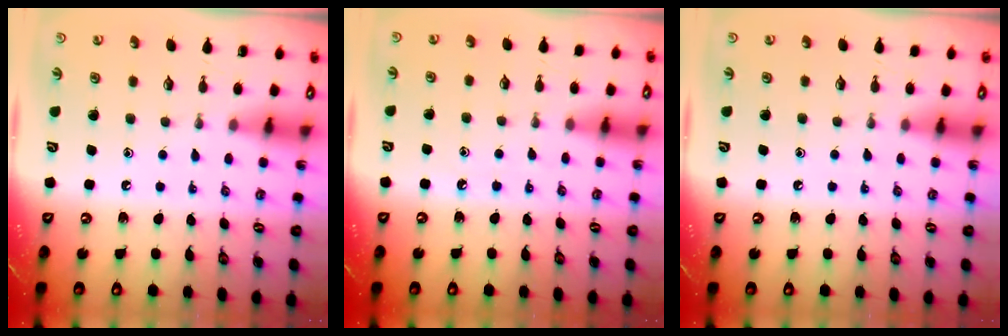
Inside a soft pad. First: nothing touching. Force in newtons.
{"total": 4.4, "press": 4.4, "slide": 0.6}
{"total": 4.1, "press": 4.0, "slide": 0.6}